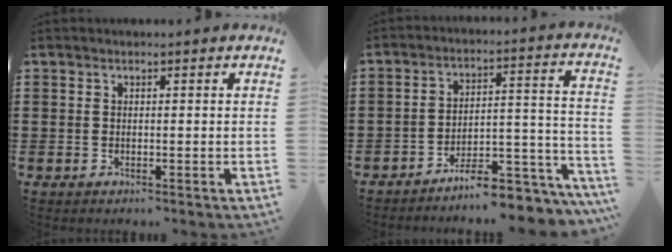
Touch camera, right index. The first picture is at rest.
{"total": 8.1, "force": [-7.3, 1.5, 3.0], "torque": [-0.035, 0.019, -0.138]}